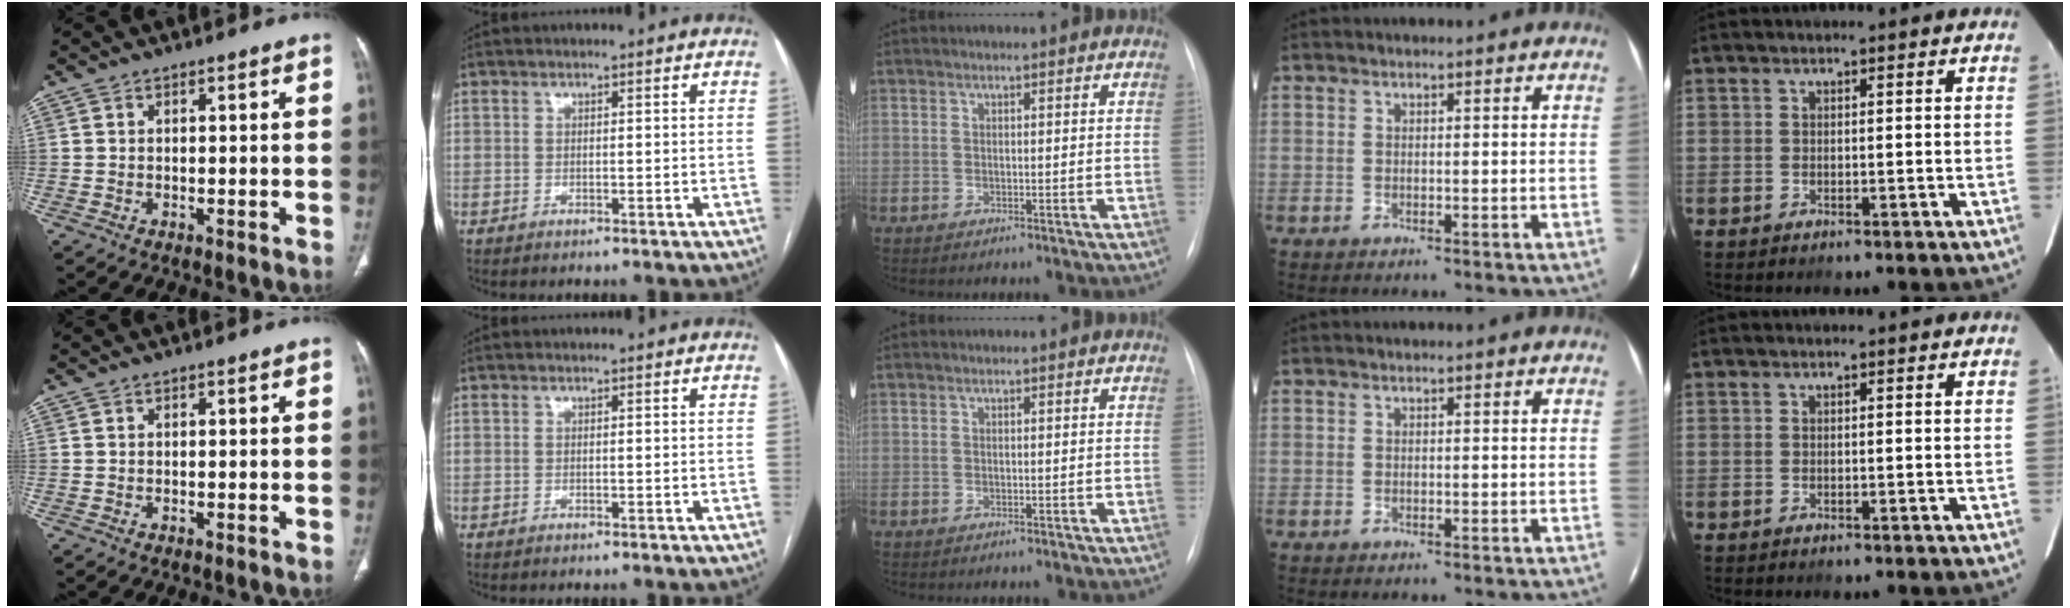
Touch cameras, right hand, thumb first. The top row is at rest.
{}